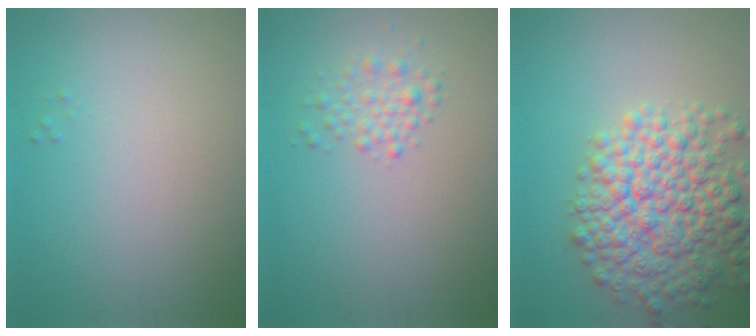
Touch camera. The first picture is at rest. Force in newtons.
{"total": 1.9, "press": 1.9, "slide": 0.0}
{"total": 8.6, "press": 8.6, "slide": 0.4}